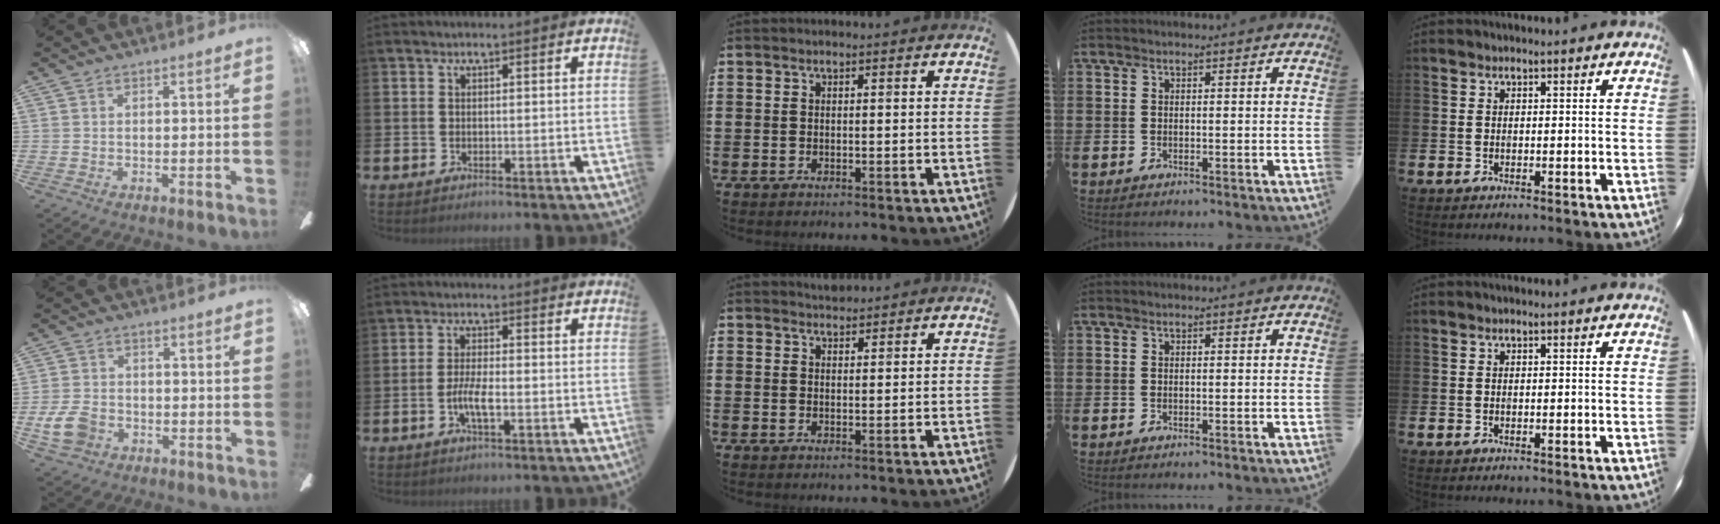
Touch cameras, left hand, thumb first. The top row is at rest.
{"thumb": {"total": 7.8, "force": [-2.9, 5.7, 4.5], "torque": [-0.110, 0.015, -0.055]}, "index": {"total": 3.4, "force": [-1.0, 0.9, 3.1], "torque": [-0.069, 0.003, -0.020]}, "middle": {"total": 1.8, "force": [1.7, 0.3, -0.1], "torque": [0.001, 0.001, 0.033]}}